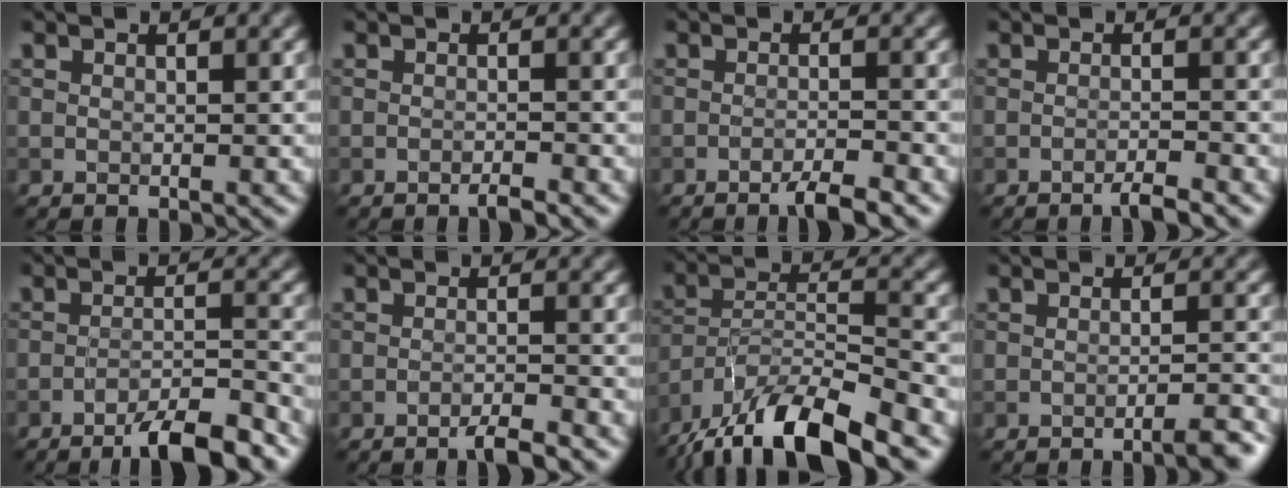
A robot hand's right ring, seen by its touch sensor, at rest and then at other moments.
{"total": 1.0, "force": [-0.9, -0.2, 0.5], "torque": [-0.010, -0.001, -0.014]}
{"total": 2.5, "force": [-1.9, 0.0, 1.6], "torque": [-0.029, 0.000, -0.038]}
{"total": 1.6, "force": [-1.3, -0.2, 0.9], "torque": [-0.015, 0.001, -0.024]}
{"total": 6.2, "force": [-4.6, 0.8, 4.0], "torque": [-0.060, 0.003, -0.074]}
{"total": 2.0, "force": [-1.6, -0.1, 1.2], "torque": [-0.021, 0.001, -0.031]}
{"total": 12.6, "force": [-10.3, 2.8, 6.8], "torque": [-0.130, -0.001, -0.180]}
{"total": 2.7, "force": [-2.0, 0.2, 1.8], "torque": [-0.020, 0.004, -0.033]}